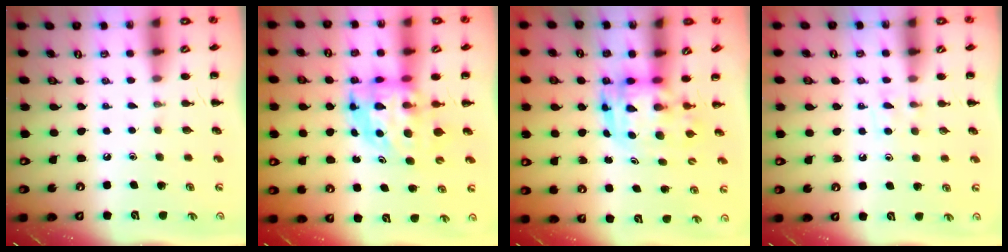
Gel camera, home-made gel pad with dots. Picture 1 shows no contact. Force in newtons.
{"total": 6.4, "press": 6.1, "slide": 1.8}
{"total": 3.6, "press": 3.6, "slide": 0.7}
{"total": 3.9, "press": 3.5, "slide": 1.7}